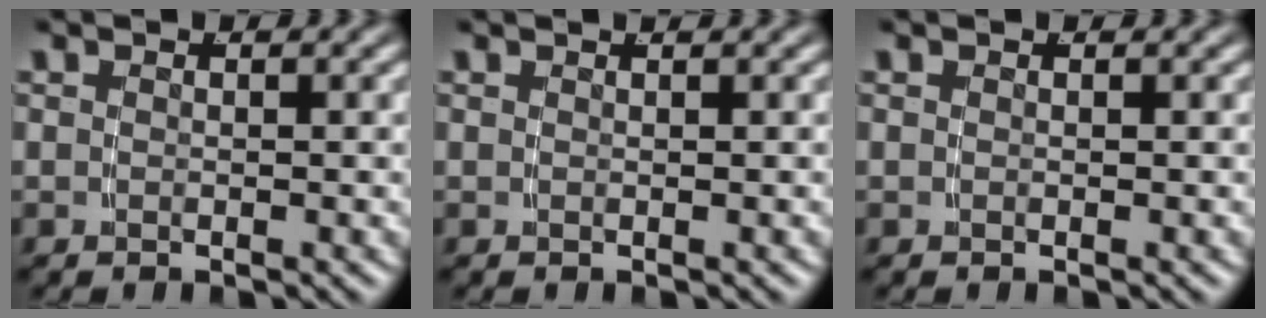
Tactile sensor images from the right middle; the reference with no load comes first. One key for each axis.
{"total": 0.7, "fx": 0.5, "fy": -0.5, "fz": 0.1, "tx": 0.003, "ty": 0.003, "tz": 0.008}
{"total": 0.0}